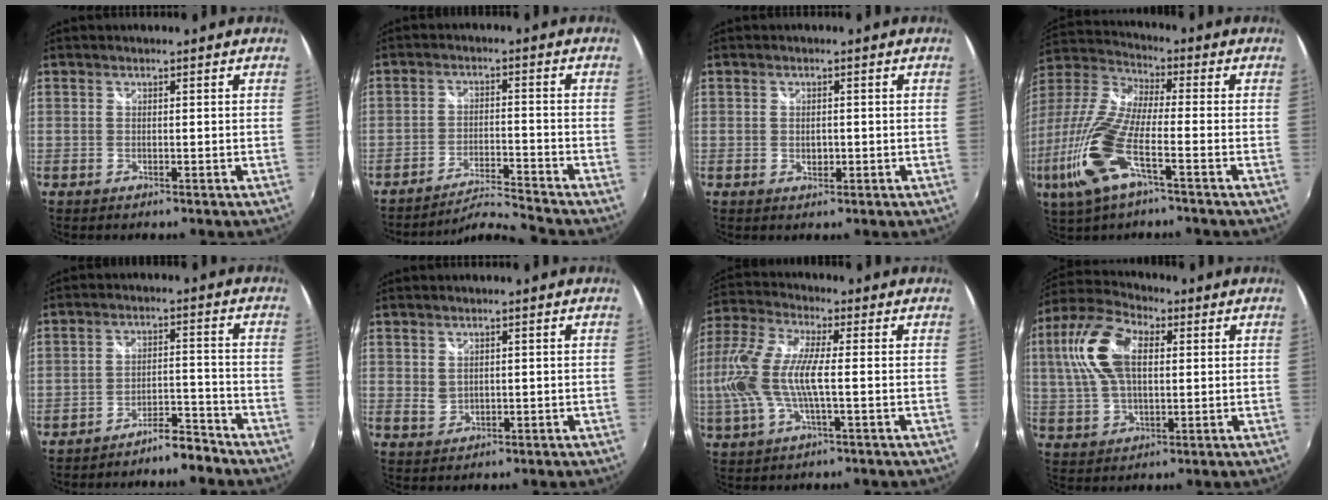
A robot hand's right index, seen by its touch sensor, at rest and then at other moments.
{"total": 6.1, "force": [-5.8, -2.0, 0.1], "torque": [-0.025, 0.014, -0.109]}
{"total": 1.8, "force": [-0.1, 1.4, 1.2], "torque": [-0.018, -0.001, -0.002]}
{"total": 16.9, "force": [-6.9, 4.4, 14.8], "torque": [-0.331, -0.020, -0.144]}
{"total": 5.7, "force": [-5.4, 1.0, 1.8], "torque": [-0.038, 0.016, -0.082]}
{"total": 2.2, "force": [0.9, 1.7, 1.1], "torque": [-0.017, -0.001, 0.019]}
{"total": 14.1, "force": [-1.0, 3.6, 13.6], "torque": [-0.272, 0.000, -0.023]}
{"total": 14.4, "force": [3.4, 8.0, 11.5], "torque": [-0.244, 0.029, 0.058]}